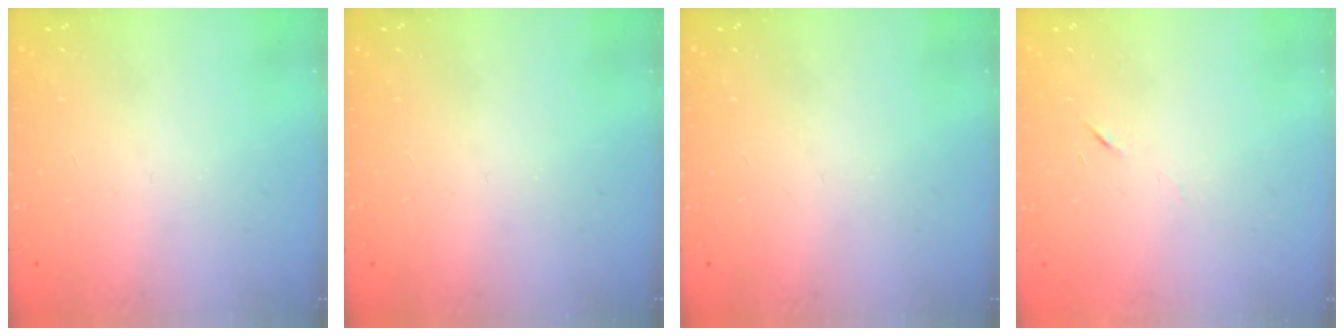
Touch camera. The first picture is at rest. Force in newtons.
{"total": 0.0}
{"total": 0.0}
{"total": 3.8, "press": 3.7, "slide": 1.1}